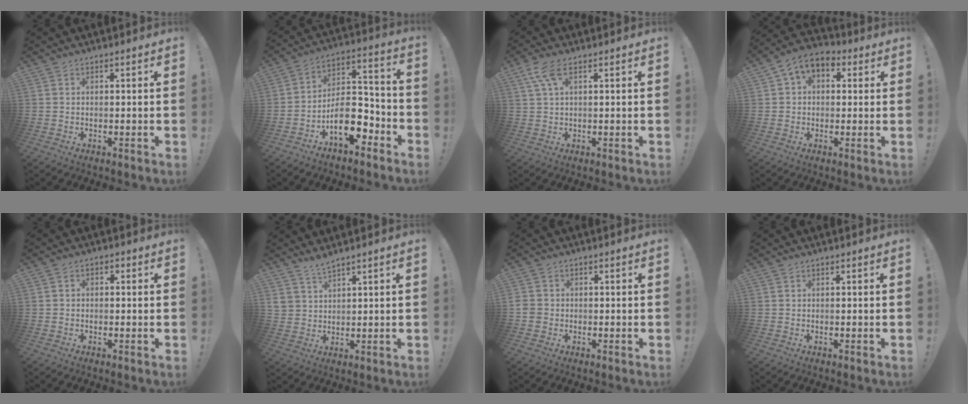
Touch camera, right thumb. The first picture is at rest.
{"total": 13.8, "force": [-6.8, 8.2, 8.8], "torque": [-0.124, 0.040, -0.112]}
{"total": 5.7, "force": [2.5, 2.0, 4.7], "torque": [-0.087, -0.004, 0.046]}
{"total": 6.2, "force": [2.3, 4.5, 3.6], "torque": [-0.063, -0.002, 0.045]}
{"total": 1.7, "force": [-1.0, 1.2, 0.7], "torque": [-0.011, 0.008, -0.018]}
{"total": 4.3, "force": [3.8, 1.2, 1.5], "torque": [-0.032, -0.024, 0.074]}
{"total": 2.7, "force": [-0.8, 2.4, 1.0], "torque": [-0.011, 0.006, -0.013]}
{"total": 0.0}